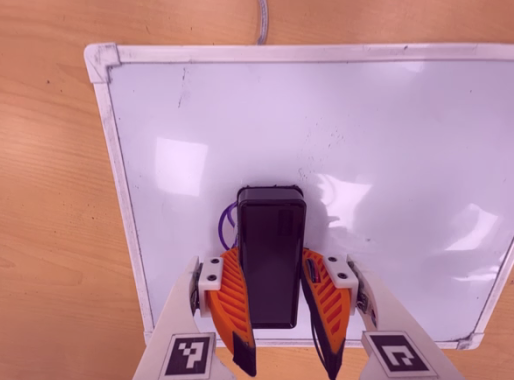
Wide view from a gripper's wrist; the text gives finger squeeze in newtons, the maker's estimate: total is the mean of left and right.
{"total": 11.9, "left": 11.7, "right": 12.2}